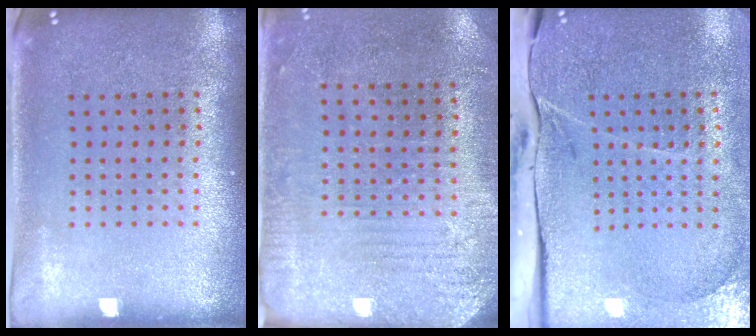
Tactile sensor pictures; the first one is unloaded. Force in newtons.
{"total": 2.8, "press": 2.4, "slide": 1.4}
{"total": 4.1, "press": 3.4, "slide": 2.3}